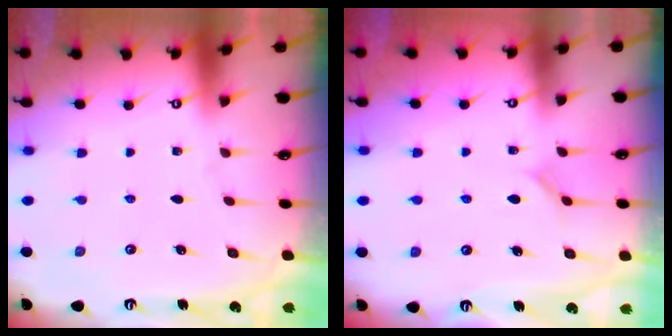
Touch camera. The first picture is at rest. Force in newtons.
{"total": 3.9, "press": 3.9, "slide": 0.4}